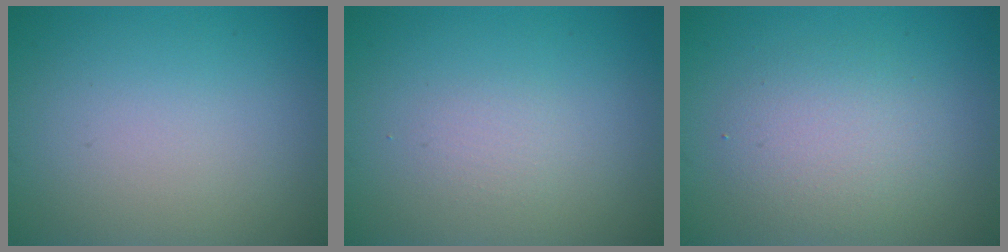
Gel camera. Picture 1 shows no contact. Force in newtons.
{"total": 0.9, "press": 0.9, "slide": 0.0}
{"total": 3.2, "press": 3.2, "slide": 0.3}